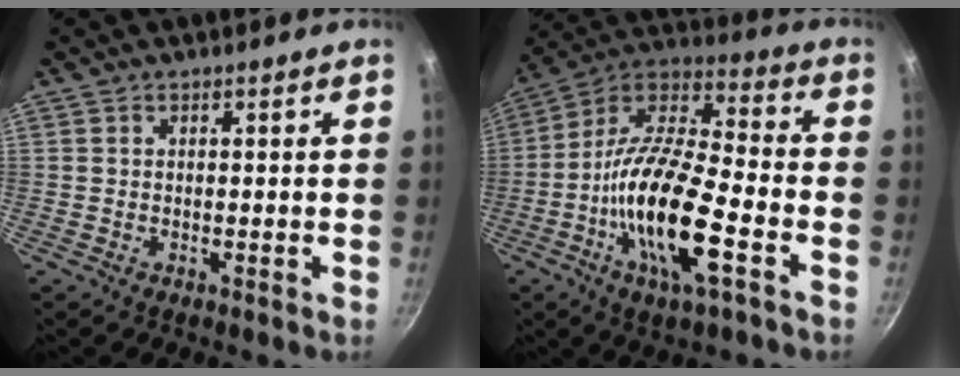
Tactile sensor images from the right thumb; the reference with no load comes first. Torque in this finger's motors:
{"motor_torque": [-0.11, 1.35, 1.79, -0.99, 0.23]}